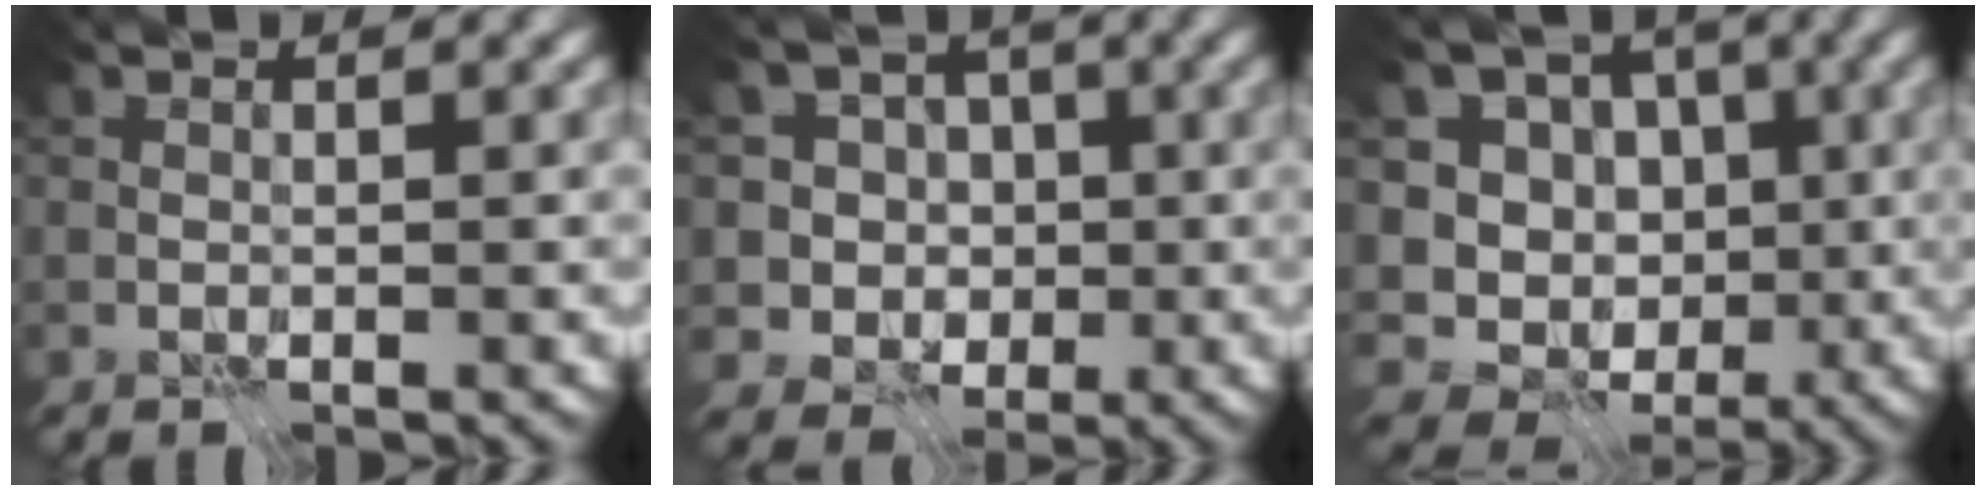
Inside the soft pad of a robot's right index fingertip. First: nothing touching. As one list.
[{"total": 5.4, "force": [0.5, 5.1, 1.8], "torque": [-0.023, 0.010, -0.014]}, {"total": 12.5, "force": [-1.6, 11.4, 4.9], "torque": [-0.115, 0.015, -0.037]}]